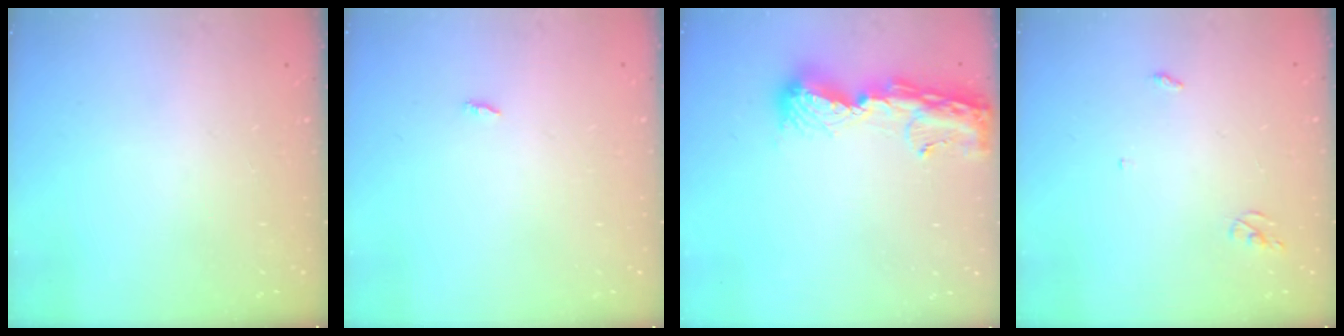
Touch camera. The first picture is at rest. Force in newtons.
{"total": 1.8, "press": 1.8, "slide": 0.2}
{"total": 12.9, "press": 12.9, "slide": 1.3}
{"total": 2.6, "press": 2.6, "slide": 0.2}